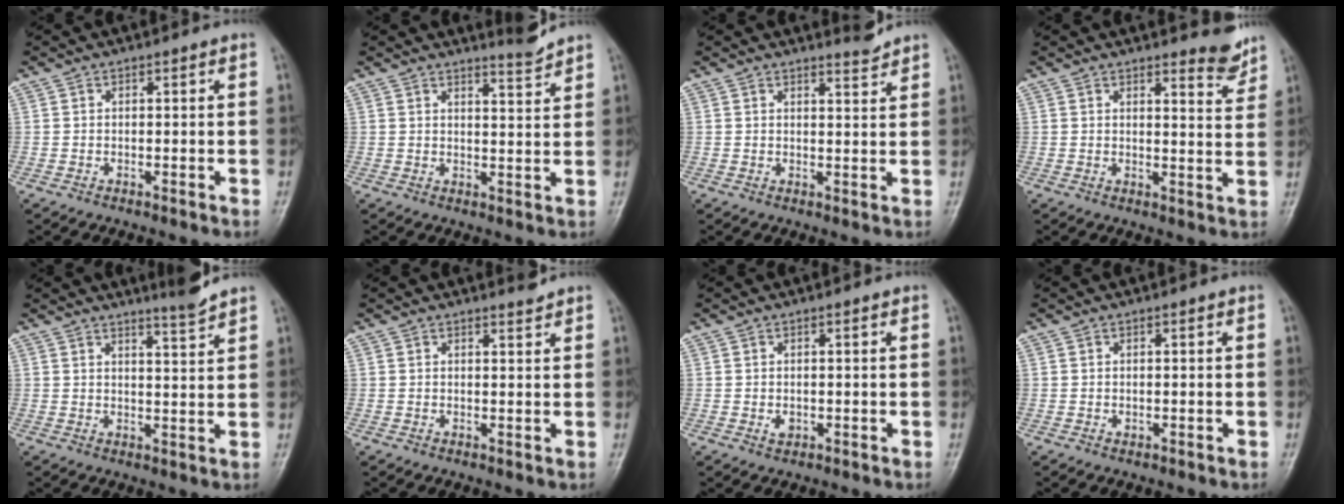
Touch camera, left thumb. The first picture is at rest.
{"total": 3.4, "force": [3.3, -0.3, 0.8], "torque": [-0.008, -0.038, 0.055]}
{"total": 2.4, "force": [2.4, 0.0, 0.4], "torque": [0.000, -0.026, 0.038]}
{"total": 4.6, "force": [4.2, 1.1, 1.6], "torque": [-0.007, -0.042, 0.050]}
{"total": 4.2, "force": [3.8, -0.2, 1.8], "torque": [-0.025, -0.038, 0.062]}
{"total": 1.5, "force": [1.4, 0.1, 0.4], "torque": [-0.002, -0.014, 0.022]}
{"total": 1.5, "force": [-0.1, 1.1, 1.0], "torque": [-0.007, -0.001, 0.004]}
{"total": 0.5, "force": [0.0, 0.4, 0.3], "torque": [0.001, 0.000, 0.004]}